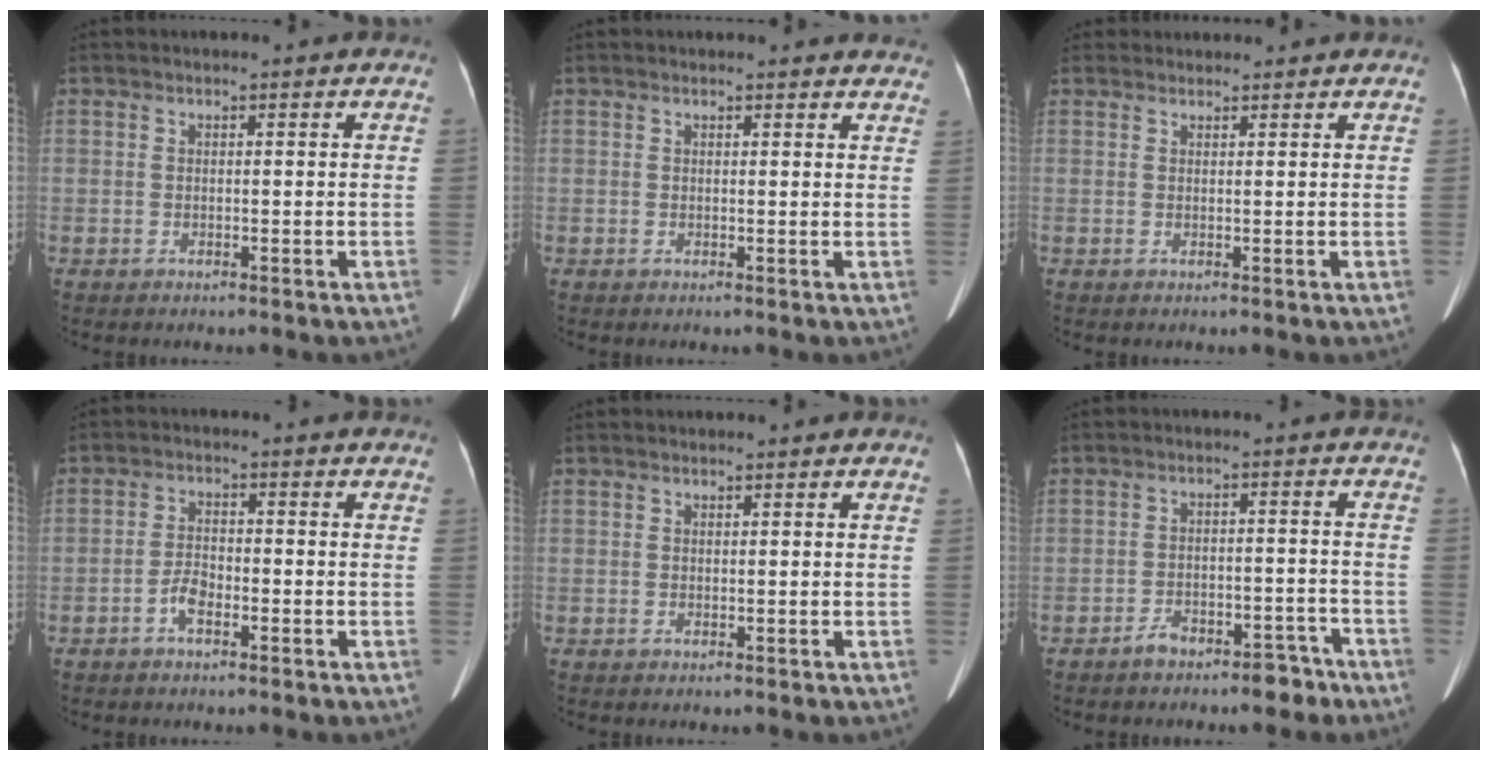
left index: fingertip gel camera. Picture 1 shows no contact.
{"total": 8.0, "force": [7.6, 1.7, 1.6], "torque": [0.003, -0.001, 0.056]}
{"total": 2.5, "force": [2.4, 0.5, 0.0], "torque": [-0.007, 0.020, 0.038]}
{"total": 3.5, "force": [-2.0, 1.3, 2.6], "torque": [-0.055, 0.003, -0.039]}
{"total": 0.0}
{"total": 5.9, "force": [-4.9, 2.5, 2.2], "torque": [-0.029, 0.021, -0.071]}